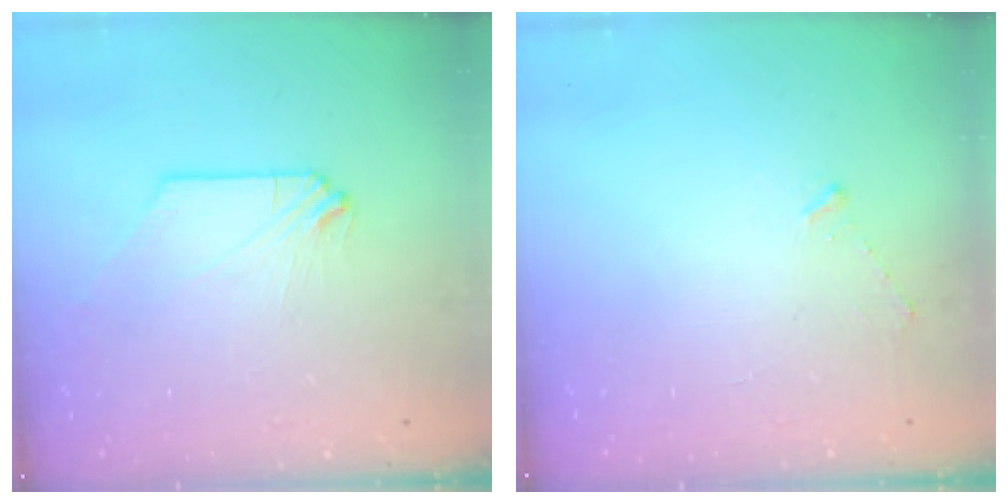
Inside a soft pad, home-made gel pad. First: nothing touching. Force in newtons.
{"total": 3.5, "press": 3.4, "slide": 0.4}